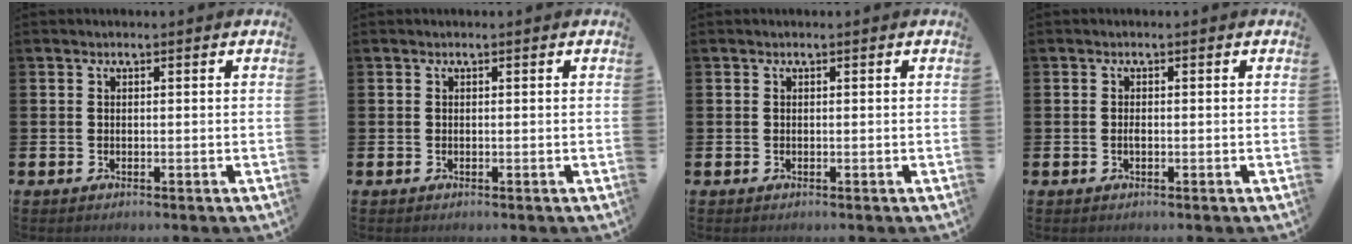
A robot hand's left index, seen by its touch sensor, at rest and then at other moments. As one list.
[{"total": 0.0}, {"total": 0.0}, {"total": 0.8, "force": [-0.2, 0.3, 0.7], "torque": [-0.011, -0.002, -0.004]}]